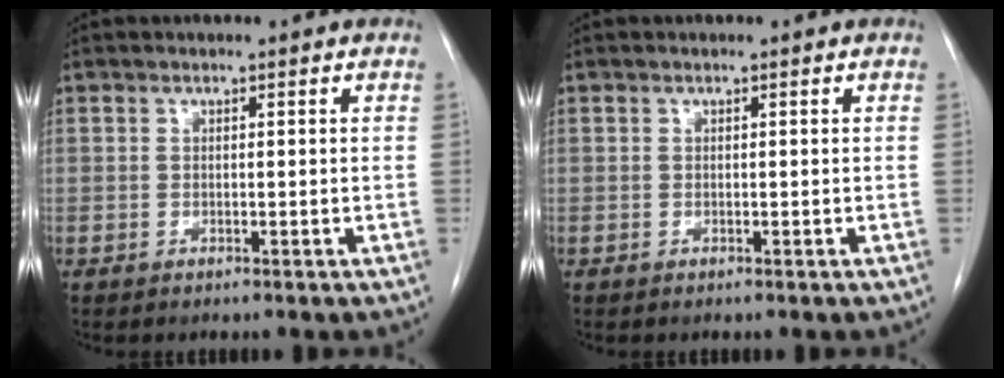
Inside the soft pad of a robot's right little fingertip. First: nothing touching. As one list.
[{"total": 0.0}]